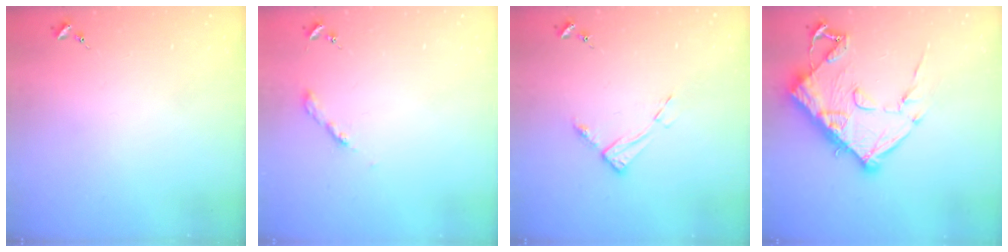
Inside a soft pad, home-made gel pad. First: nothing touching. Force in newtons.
{"total": 3.1, "press": 3.1, "slide": 0.2}
{"total": 7.7, "press": 7.7, "slide": 0.6}
{"total": 16.4, "press": 16.4, "slide": 1.4}